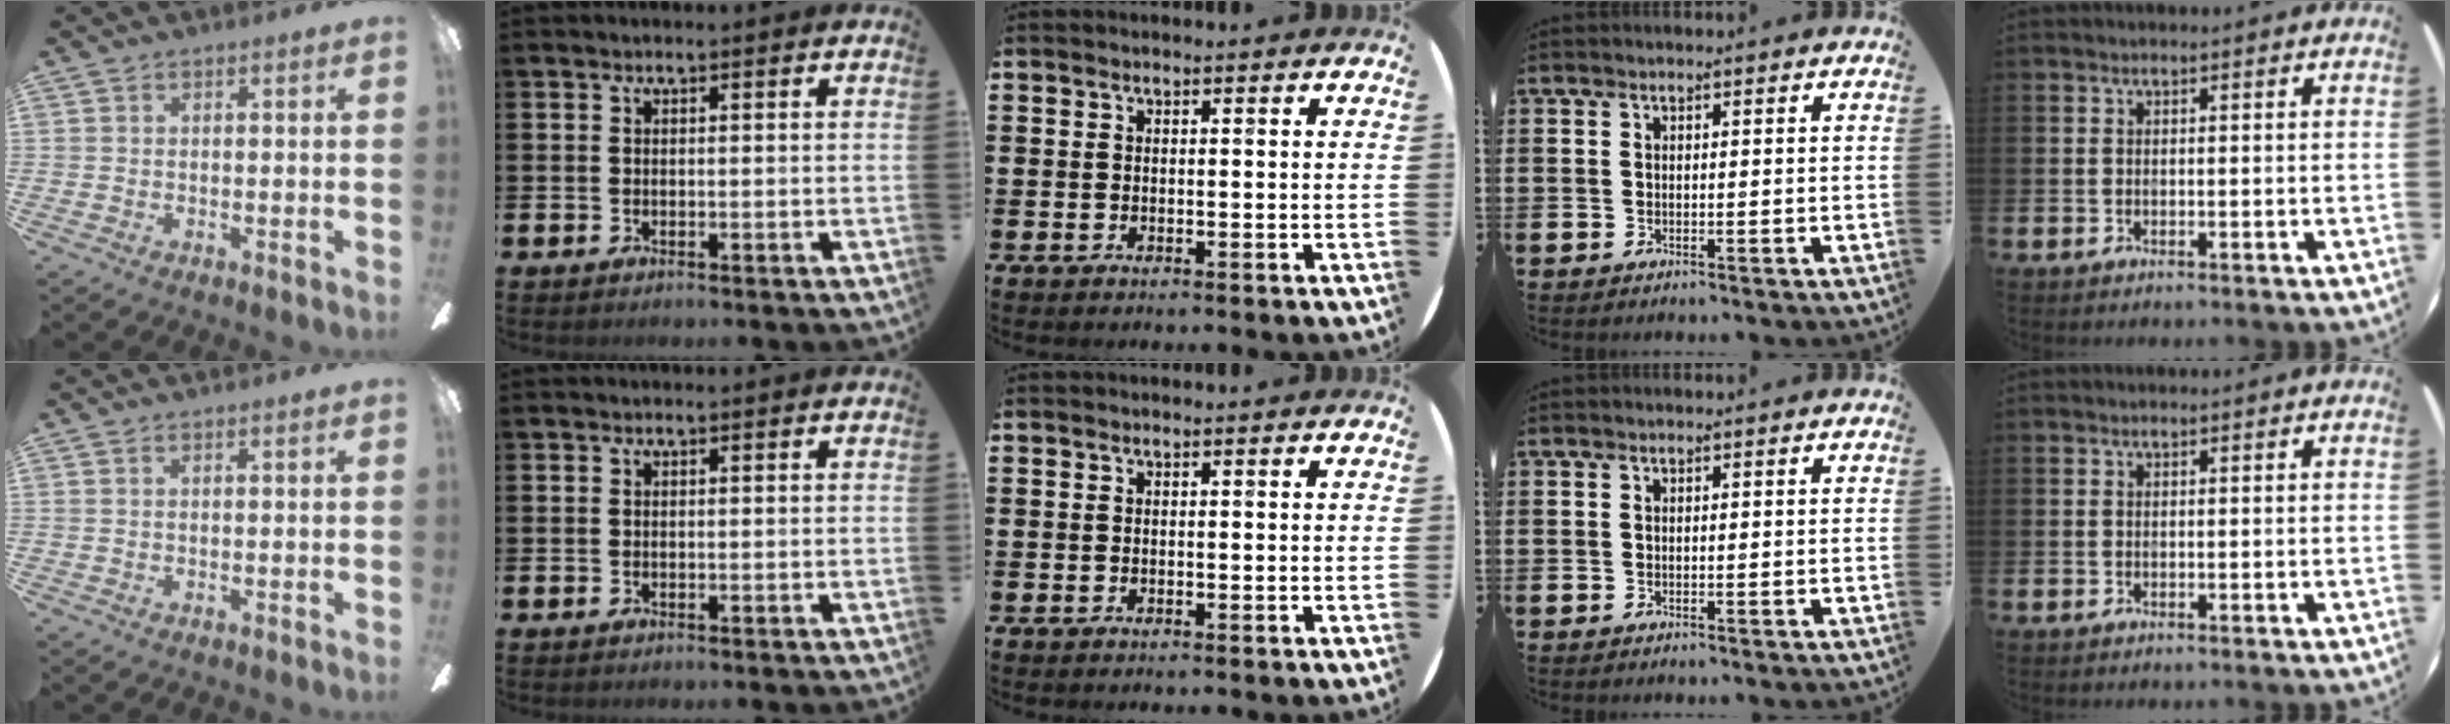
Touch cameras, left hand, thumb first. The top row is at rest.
{}